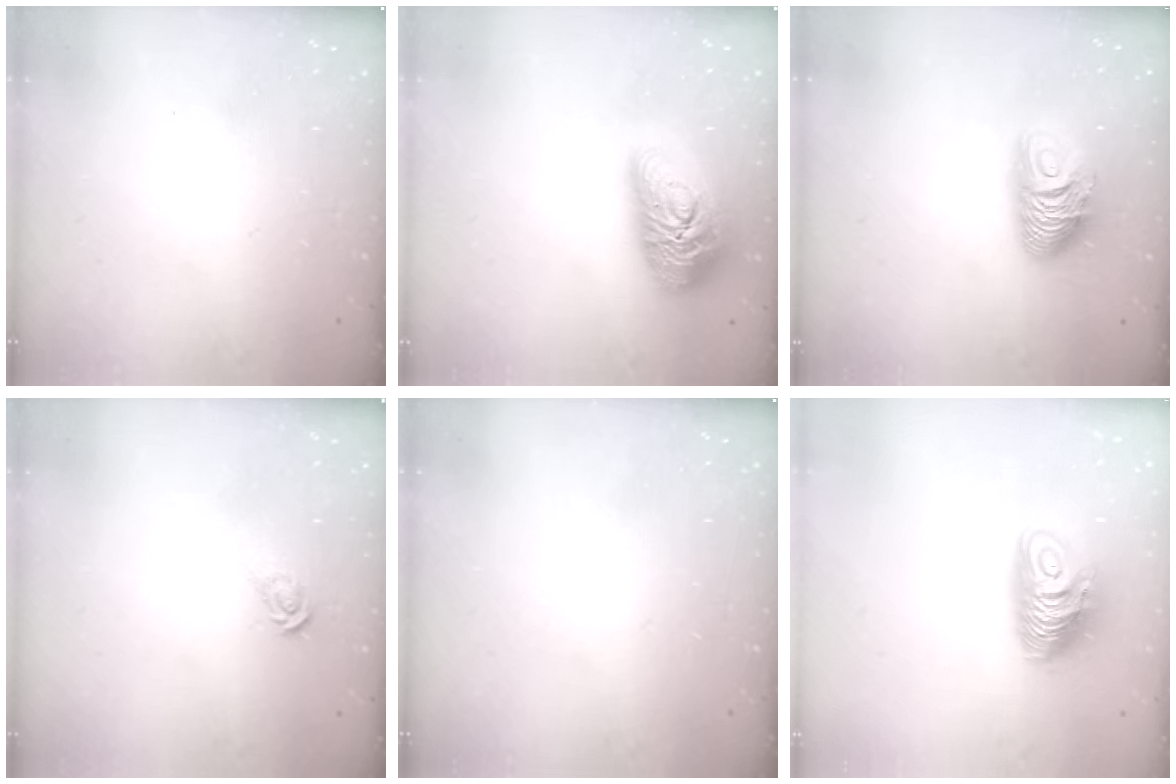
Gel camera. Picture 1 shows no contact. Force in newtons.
{"total": 20.6, "press": 20.5, "slide": 1.4}
{"total": 10.0, "press": 10.0, "slide": 0.4}
{"total": 4.5, "press": 4.5, "slide": 0.2}
{"total": 0.0}
{"total": 10.1, "press": 10.1, "slide": 0.5}